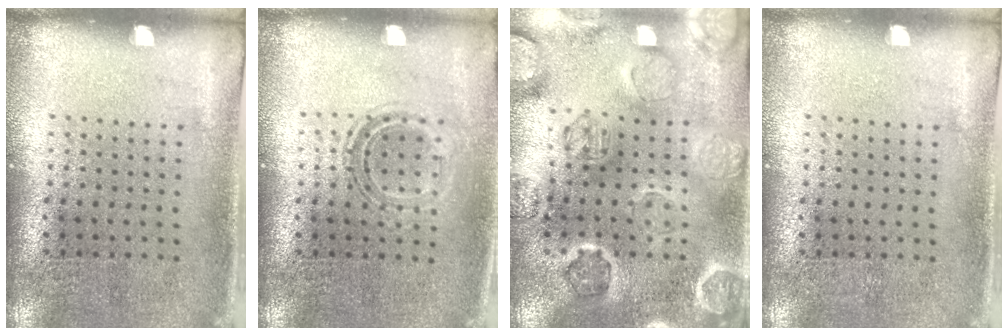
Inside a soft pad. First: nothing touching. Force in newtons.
{"total": 1.1, "press": 1.0, "slide": 0.5}
{"total": 2.7, "press": 2.7, "slide": 0.1}
{"total": 0.0}